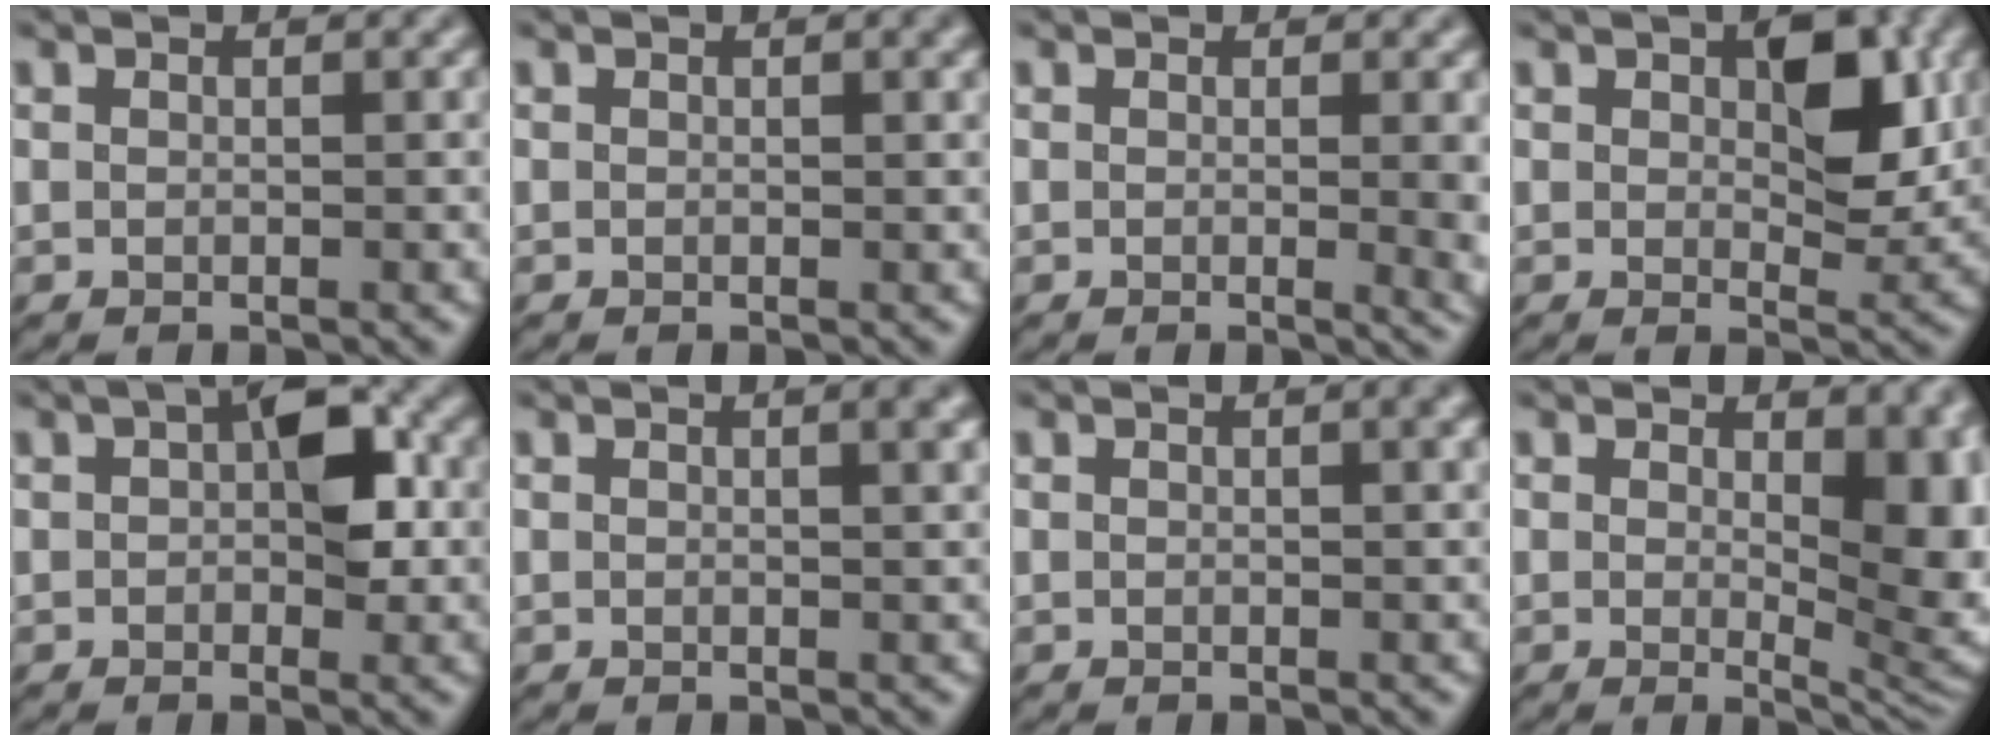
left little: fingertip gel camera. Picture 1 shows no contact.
{"total": 1.5, "force": [0.6, 0.7, 1.1], "torque": [-0.023, 0.000, 0.010]}
{"total": 2.9, "force": [0.4, 1.0, 2.6], "torque": [-0.050, -0.020, 0.017]}
{"total": 6.5, "force": [1.9, 3.7, 5.0], "torque": [-0.089, -0.007, 0.035]}
{"total": 5.7, "force": [0.4, 3.2, 4.7], "torque": [-0.081, 0.007, -0.003]}
{"total": 2.9, "force": [1.3, 1.1, 2.3], "torque": [-0.040, -0.001, 0.026]}
{"total": 3.1, "force": [1.2, 1.5, 2.4], "torque": [-0.044, -0.002, 0.025]}
{"total": 8.3, "force": [1.6, 5.0, 6.5], "torque": [-0.108, -0.032, 0.049]}